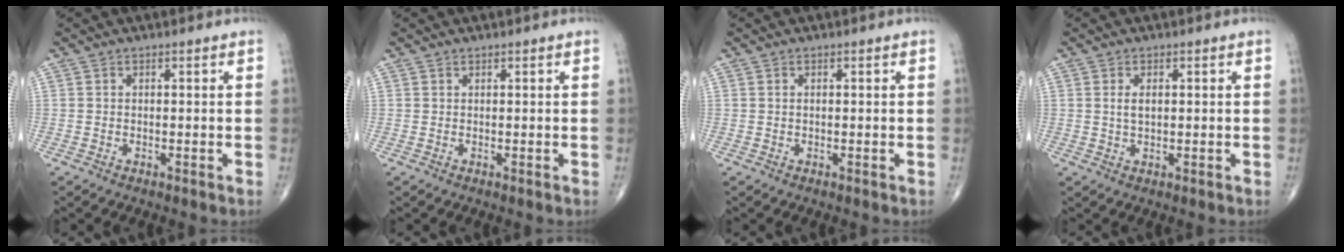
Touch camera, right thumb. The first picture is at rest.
{"total": 0.0}
{"total": 0.6, "force": [0.2, 0.3, 0.4], "torque": [-0.010, 0.004, 0.005]}
{"total": 2.6, "force": [0.6, 1.3, 2.2], "torque": [-0.040, -0.002, 0.014]}